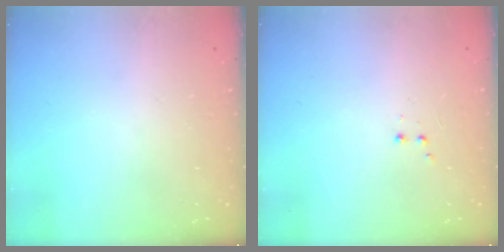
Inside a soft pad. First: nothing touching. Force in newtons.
{"total": 2.0, "press": 1.8, "slide": 0.9}